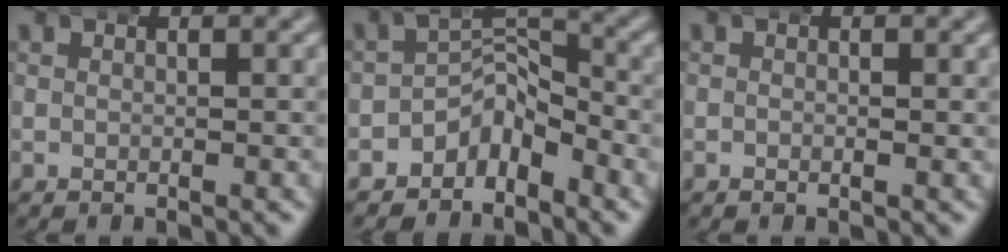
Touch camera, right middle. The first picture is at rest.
{"total": 5.1, "force": [-2.6, 3.6, 2.6], "torque": [-0.018, 0.006, -0.057]}
{"total": 0.0}